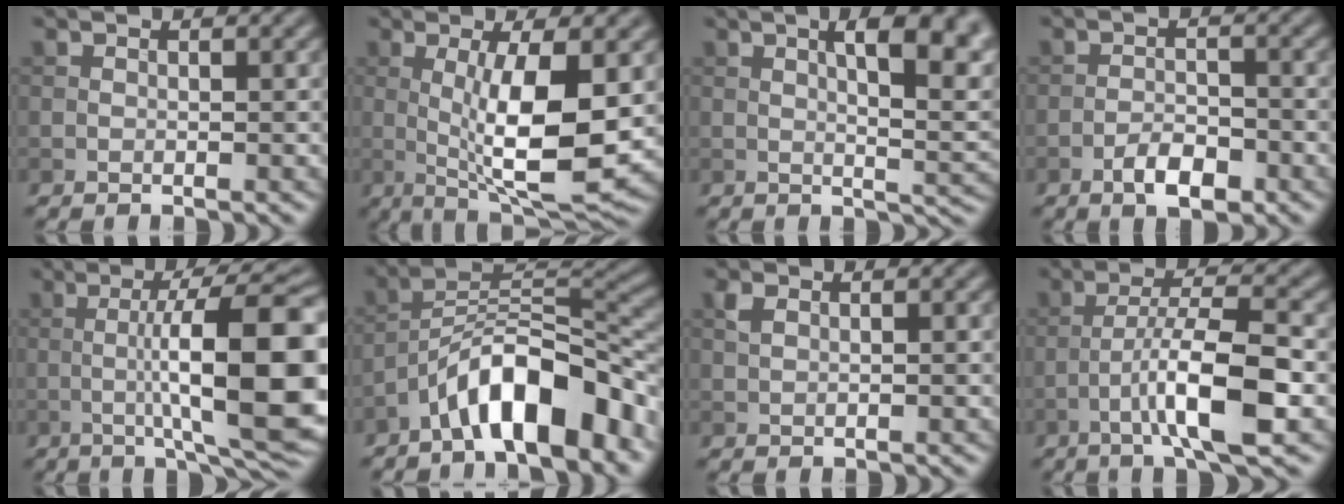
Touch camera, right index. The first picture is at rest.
{"total": 9.3, "force": [0.2, 2.4, 9.0], "torque": [-0.141, -0.012, 0.010]}
{"total": 10.2, "force": [3.3, 3.8, 8.9], "torque": [-0.086, 0.013, 0.039]}
{"total": 3.4, "force": [-1.9, 1.4, 2.4], "torque": [-0.038, 0.005, -0.037]}
{"total": 14.2, "force": [-0.7, 3.3, 13.8], "torque": [-0.190, 0.007, -0.011]}
{"total": 9.6, "force": [-5.9, 2.9, 7.0], "torque": [-0.109, 0.019, -0.104]}
{"total": 1.4, "force": [0.4, 0.7, 1.1], "torque": [-0.026, 0.002, 0.011]}
{"total": 7.5, "force": [-2.8, 1.2, 6.9], "torque": [-0.116, 0.016, -0.052]}